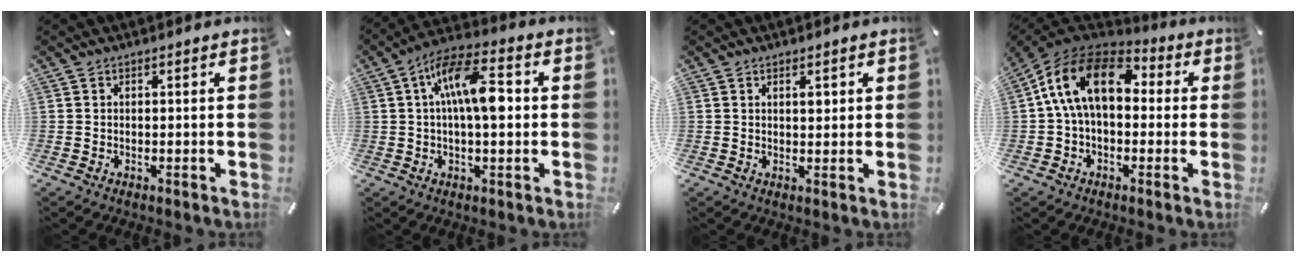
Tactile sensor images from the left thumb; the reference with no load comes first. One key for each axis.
{"total": 12.9, "fx": 1.4, "fy": 5.2, "fz": 11.7, "tx": -0.200, "ty": 0.003, "tz": 0.020}
{"total": 2.0, "fx": 0.8, "fy": 1.1, "fz": 1.6, "tx": -0.017, "ty": -0.004, "tz": 0.009}
{"total": 15.3, "fx": 2.0, "fy": 9.9, "fz": 11.5, "tx": -0.237, "ty": 0.017, "tz": 0.030}